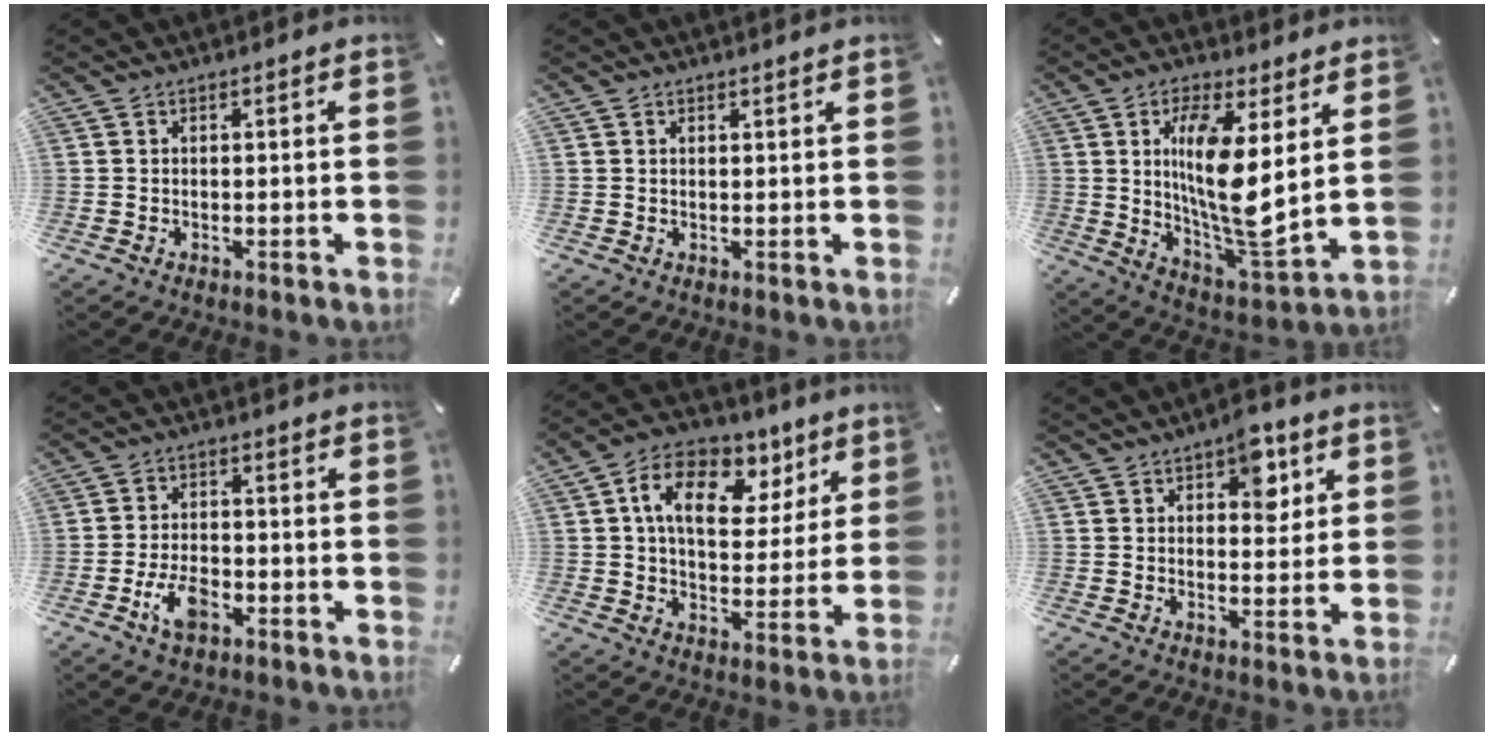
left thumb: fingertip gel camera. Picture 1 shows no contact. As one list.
[{"total": 0.8, "force": [0.7, 0.3, -0.1], "torque": [0.003, -0.001, 0.014]}, {"total": 15.4, "force": [3.8, 5.0, 14.0], "torque": [-0.273, -0.044, 0.055]}, {"total": 7.4, "force": [-3.3, 4.1, 5.2], "torque": [-0.113, 0.012, -0.061]}, {"total": 14.2, "force": [6.5, 9.5, 8.4], "torque": [-0.129, -0.023, 0.114]}, {"total": 7.4, "force": [3.6, 4.4, 4.7], "torque": [-0.038, -0.016, 0.054]}]